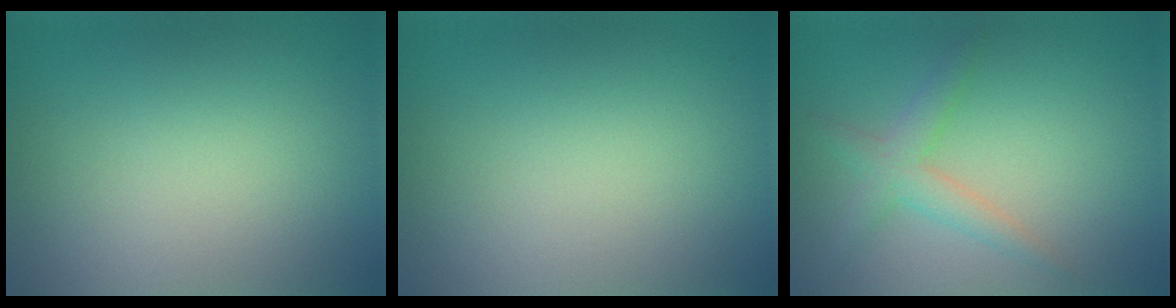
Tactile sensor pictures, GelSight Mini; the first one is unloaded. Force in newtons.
{"total": 0.0}
{"total": 2.5, "press": 2.5, "slide": 0.2}